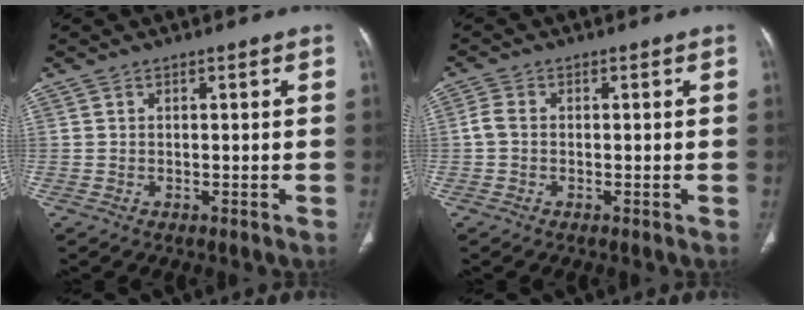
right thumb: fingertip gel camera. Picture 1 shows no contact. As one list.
[{"total": 2.2, "force": [-0.3, 1.6, 1.6], "torque": [-0.036, 0.004, -0.013]}]